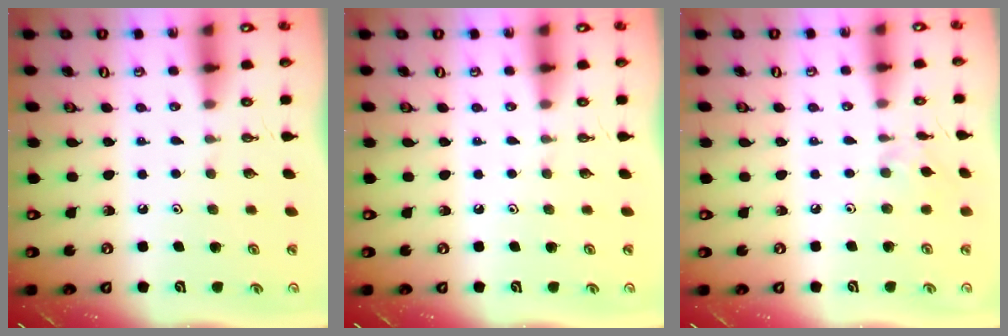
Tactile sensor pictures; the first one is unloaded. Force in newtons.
{"total": 0.0}
{"total": 1.8, "press": 1.7, "slide": 0.5}